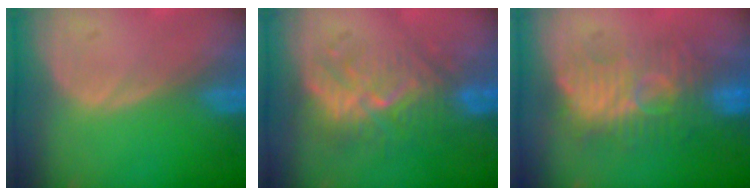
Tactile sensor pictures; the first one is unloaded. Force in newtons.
{"total": 8.8, "press": 8.5, "slide": 2.4}
{"total": 9.5, "press": 9.2, "slide": 2.1}